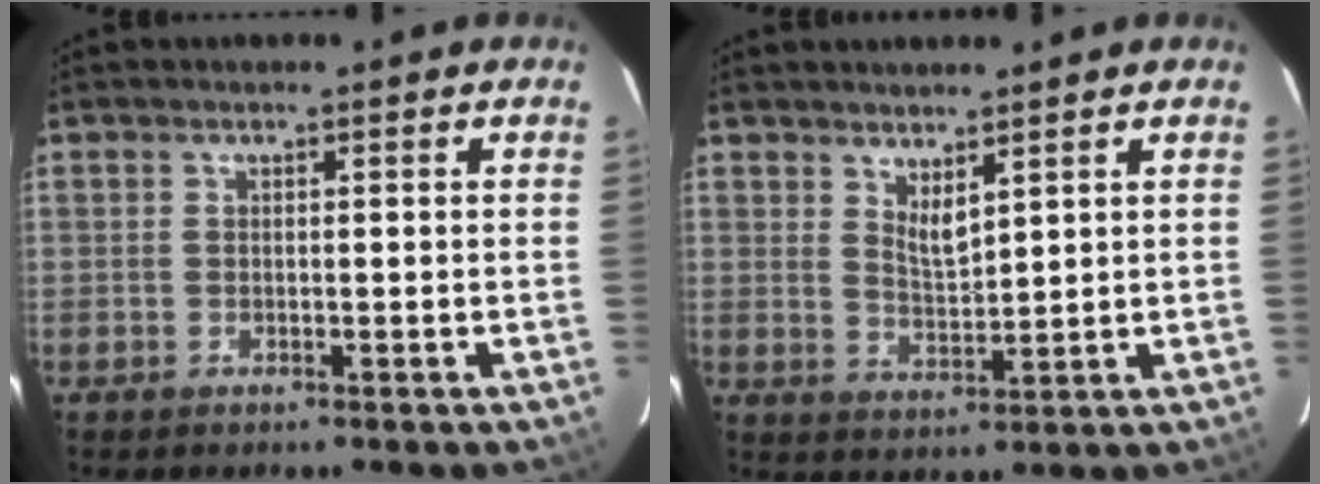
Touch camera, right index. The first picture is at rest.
{"total": 3.9, "force": [2.9, 1.0, 2.4], "torque": [-0.040, -0.009, 0.051]}